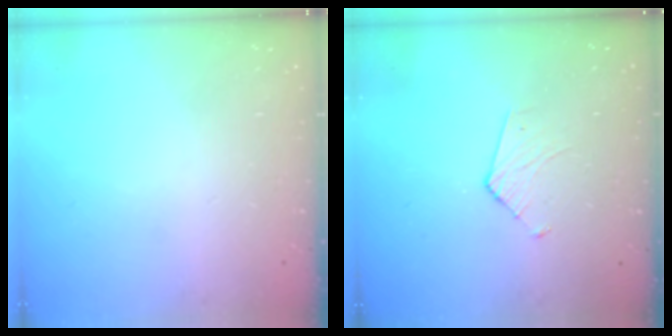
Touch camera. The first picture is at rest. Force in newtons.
{"total": 4.2, "press": 4.2, "slide": 0.4}